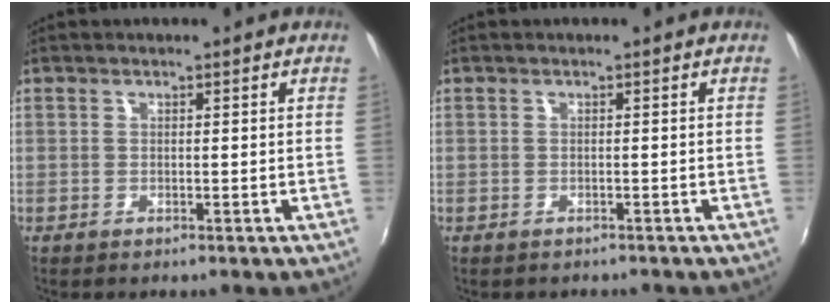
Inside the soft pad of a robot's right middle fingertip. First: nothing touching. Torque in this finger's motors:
{"motor_torque": [0.00, 0.00, -0.02, 0.01]}